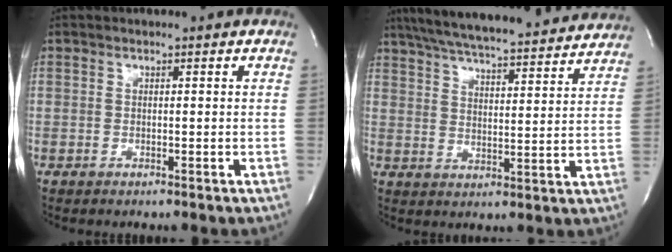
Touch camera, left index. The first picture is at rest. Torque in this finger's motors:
{"motor_torque": [0.07, -0.11, 0.43, 0.12]}